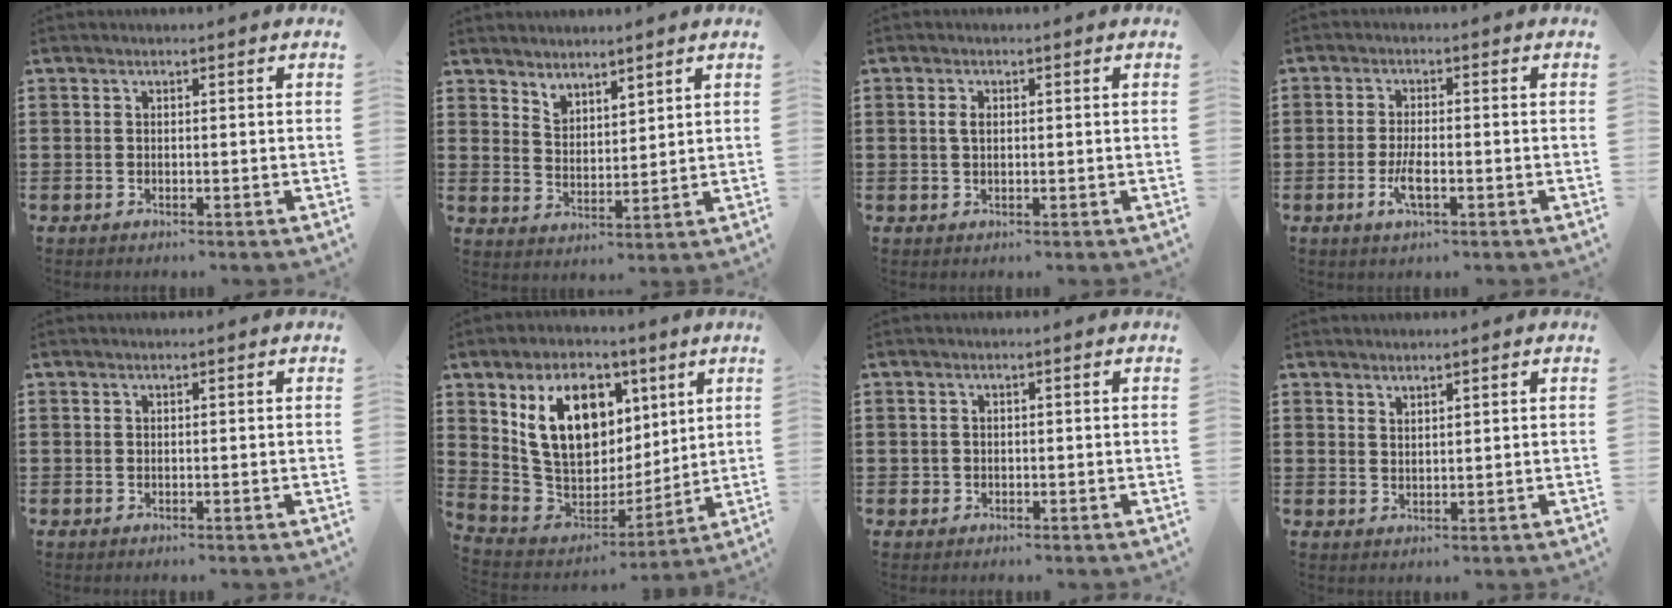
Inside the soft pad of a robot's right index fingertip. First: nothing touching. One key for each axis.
{"total": 3.6, "fx": 3.5, "fy": 0.6, "fz": -0.4, "tx": -0.003, "ty": -0.008, "tz": 0.070}
{"total": 1.6, "fx": 0.2, "fy": 0.9, "fz": 1.3, "tx": -0.029, "ty": 0.007, "tz": 0.003}
{"total": 3.6, "fx": -1.4, "fy": 1.0, "fz": 3.2, "tx": -0.068, "ty": -0.002, "tz": -0.027}
{"total": 0.0}
{"total": 14.1, "fx": 6.0, "fy": 9.4, "fz": 8.7, "tx": -0.179, "ty": -0.008, "tz": 0.115}
{"total": 0.8, "fx": -0.2, "fy": 0.8, "fz": 0.1, "tx": -0.005, "ty": 0.001, "tz": -0.006}
{"total": 1.6, "fx": 1.6, "fy": -0.1, "fz": 0.1, "tx": -0.001, "ty": -0.001, "tz": 0.031}